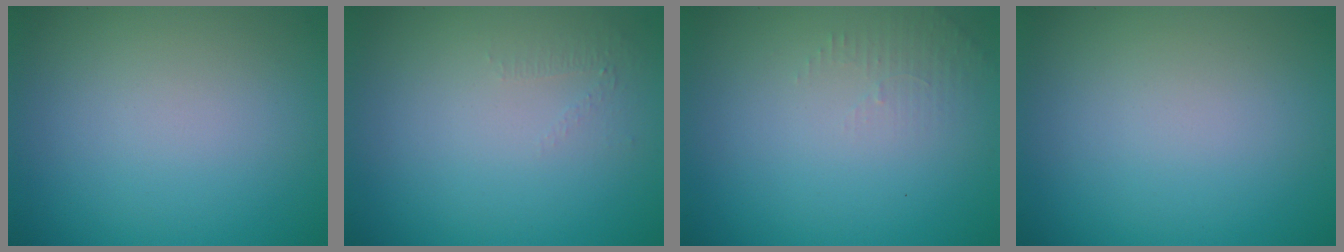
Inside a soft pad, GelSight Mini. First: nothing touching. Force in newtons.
{"total": 0.5, "press": 0.2, "slide": 0.5}
{"total": 1.3, "press": 1.2, "slide": 0.3}
{"total": 0.0}